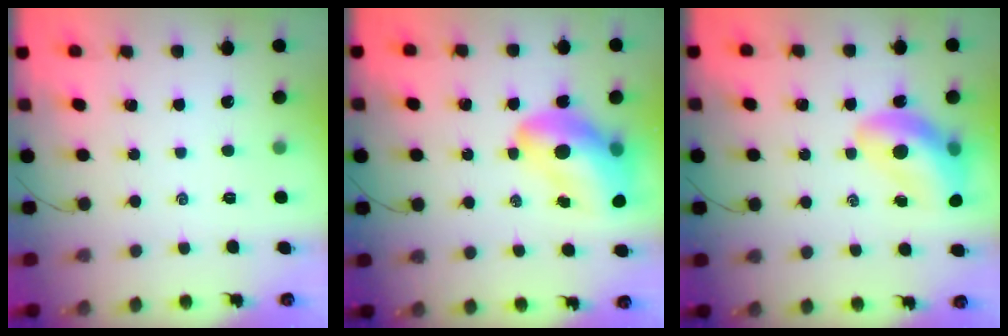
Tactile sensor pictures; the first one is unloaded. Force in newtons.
{"total": 15.3, "press": 14.7, "slide": 4.3}
{"total": 14.8, "press": 14.3, "slide": 3.9}